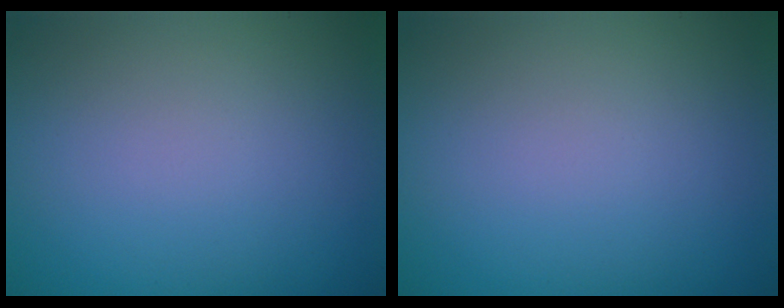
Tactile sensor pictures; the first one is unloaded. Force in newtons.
{"total": 0.0}